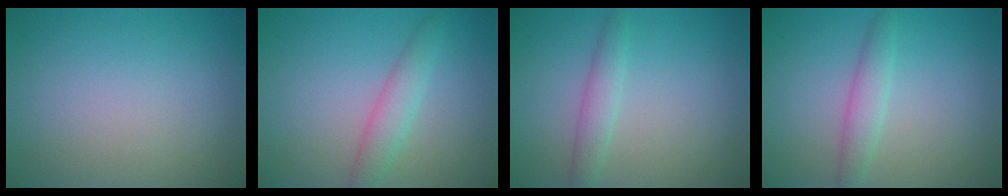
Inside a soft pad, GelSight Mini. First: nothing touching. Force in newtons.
{"total": 2.7, "press": 2.7, "slide": 0.0}
{"total": 2.0, "press": 2.0, "slide": 0.0}
{"total": 2.2, "press": 2.2, "slide": 0.0}